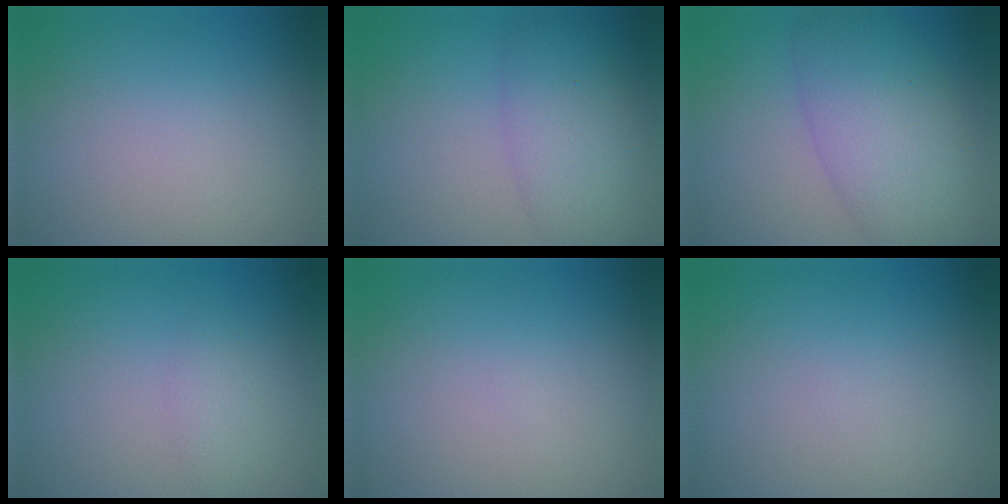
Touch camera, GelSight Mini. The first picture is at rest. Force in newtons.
{"total": 5.1, "press": 5.1, "slide": 0.0}
{"total": 7.6, "press": 7.6, "slide": 0.3}
{"total": 1.3, "press": 1.3, "slide": 0.0}
{"total": 0.0}
{"total": 0.0}